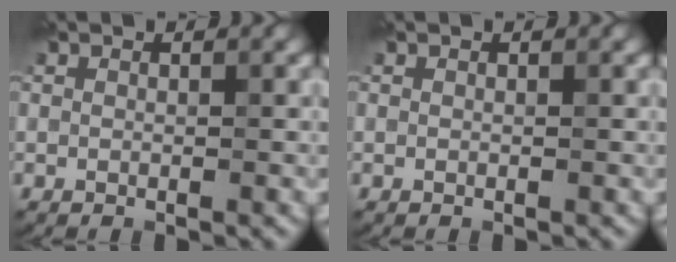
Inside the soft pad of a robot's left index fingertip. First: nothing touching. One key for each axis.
{"total": 0.0}